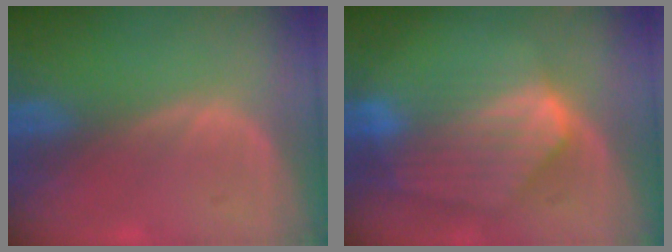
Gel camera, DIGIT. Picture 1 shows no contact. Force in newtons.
{"total": 8.8, "press": 7.8, "slide": 4.0}